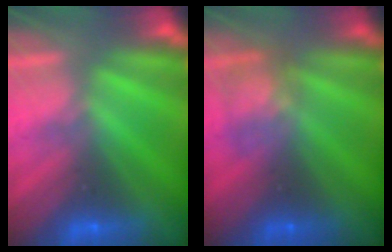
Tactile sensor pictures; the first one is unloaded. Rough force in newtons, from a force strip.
{"total": 2.3}